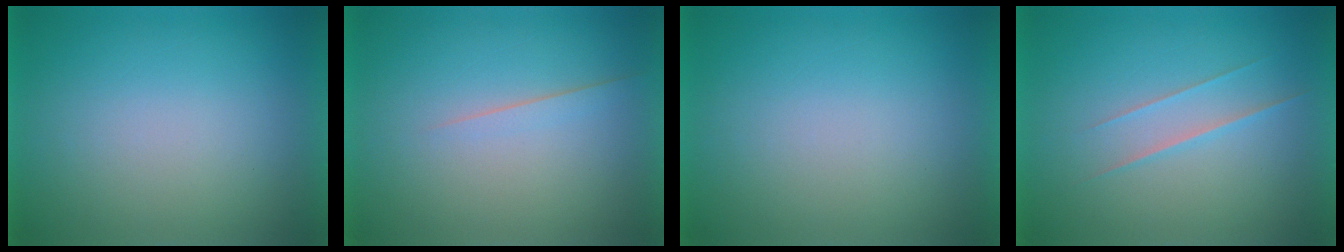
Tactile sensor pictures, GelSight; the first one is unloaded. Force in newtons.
{"total": 1.4}
{"total": 0.0}
{"total": 1.6}